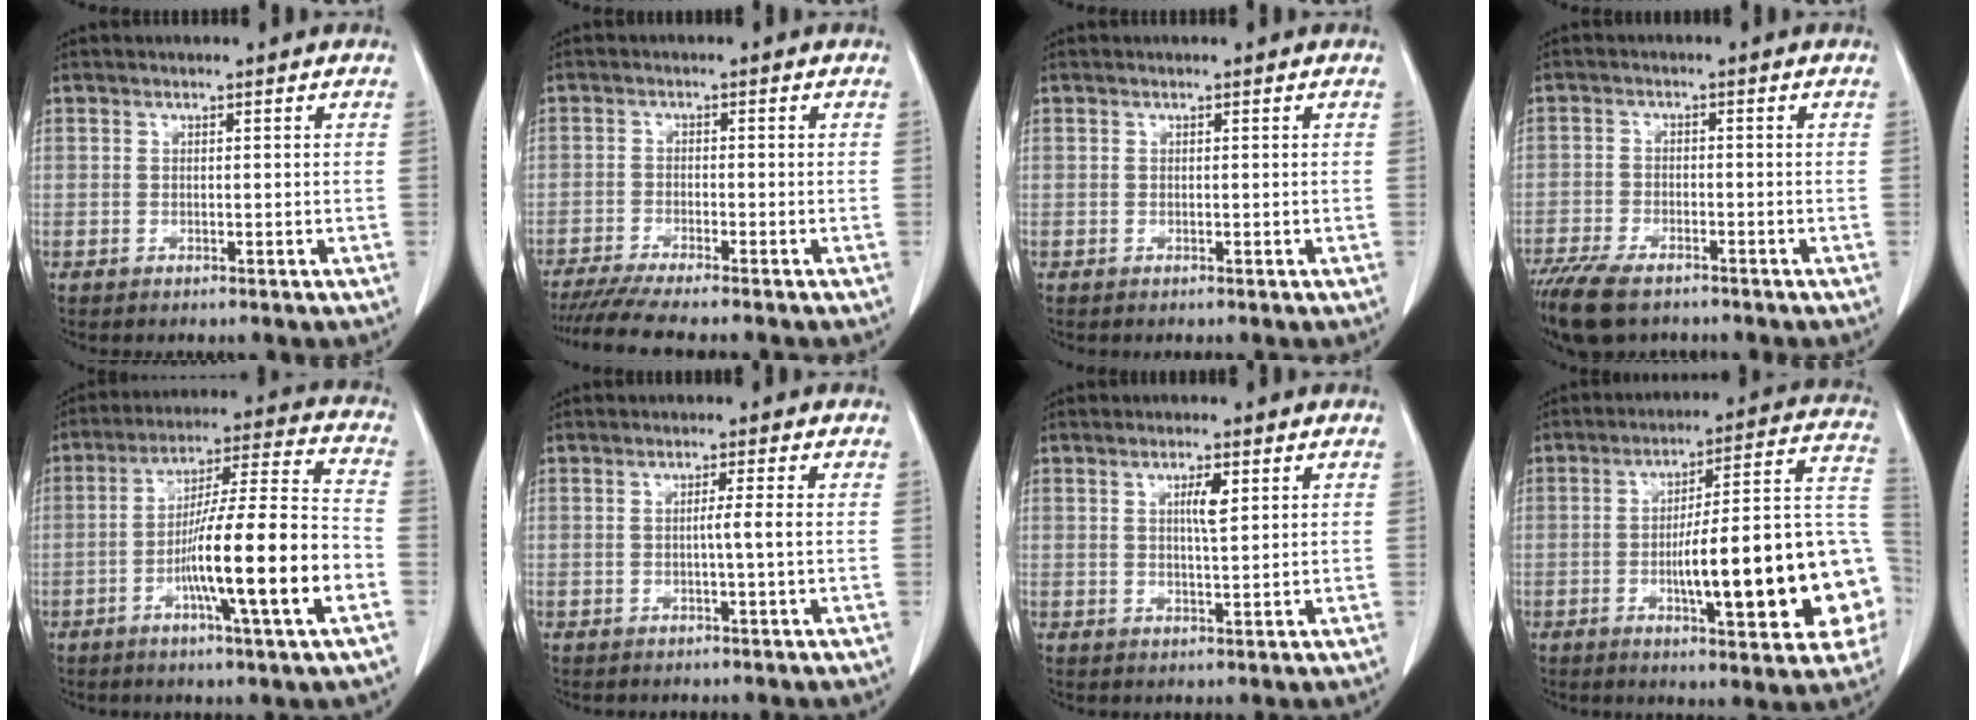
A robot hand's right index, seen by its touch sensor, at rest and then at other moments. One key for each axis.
{"total": 8.4, "fx": -7.3, "fy": -0.3, "fz": 4.2, "tx": -0.057, "ty": -0.019, "tz": -0.117}
{"total": 0.0}
{"total": 9.8, "fx": -7.5, "fy": 3.4, "fz": 5.3, "tx": -0.097, "ty": -0.017, "tz": -0.124}
{"total": 17.2, "fx": -5.3, "fy": 0.0, "fz": 16.4, "tx": -0.272, "ty": 0.001, "tz": -0.089}
{"total": 1.9, "fx": -0.2, "fy": -0.6, "fz": 1.8, "tx": -0.031, "ty": 0.000, "tz": -0.005}
{"total": 3.2, "fx": 1.2, "fy": 0.4, "fz": 2.9, "tx": -0.051, "ty": -0.001, "tz": 0.019}
{"total": 21.9, "fx": -4.7, "fy": 3.7, "fz": 21.0, "tx": -0.211, "ty": 0.034, "tz": -0.058}